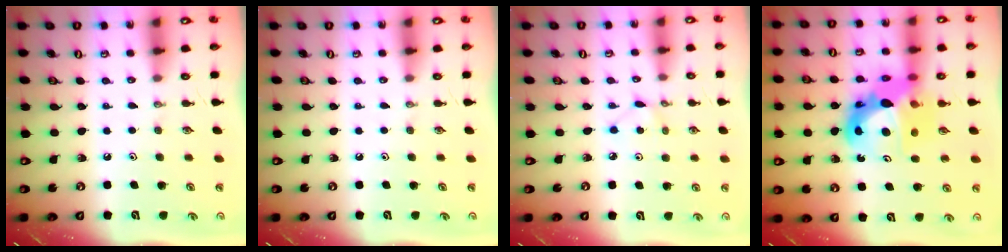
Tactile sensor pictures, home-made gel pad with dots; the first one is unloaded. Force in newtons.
{"total": 0.0}
{"total": 2.1, "press": 2.1, "slide": 0.3}
{"total": 16.3, "press": 16.2, "slide": 1.3}